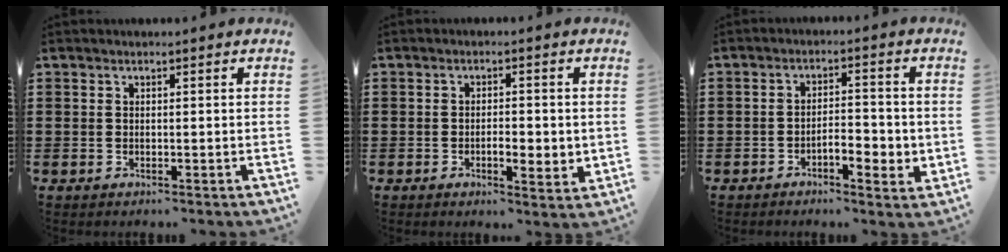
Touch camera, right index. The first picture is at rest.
{"total": 3.8, "force": [-0.7, 1.5, 3.4], "torque": [-0.055, 0.002, -0.016]}
{"total": 4.3, "force": [-1.7, 1.7, 3.5], "torque": [-0.052, 0.004, -0.034]}